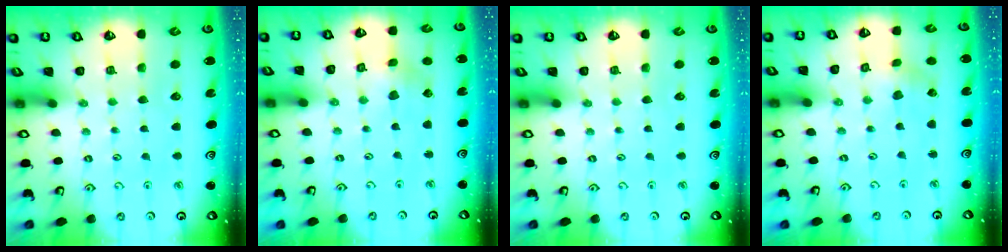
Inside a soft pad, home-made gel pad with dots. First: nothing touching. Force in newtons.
{"total": 3.0, "press": 3.0, "slide": 0.1}
{"total": 0.0}
{"total": 1.3, "press": 1.3, "slide": 0.1}